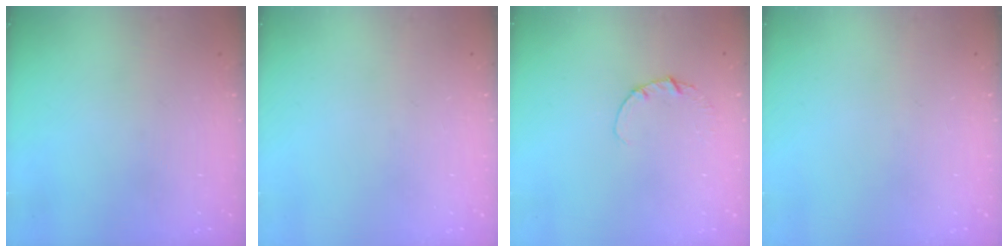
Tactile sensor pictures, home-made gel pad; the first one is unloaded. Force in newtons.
{"total": 0.0}
{"total": 1.1, "press": 1.1, "slide": 0.1}
{"total": 0.0}